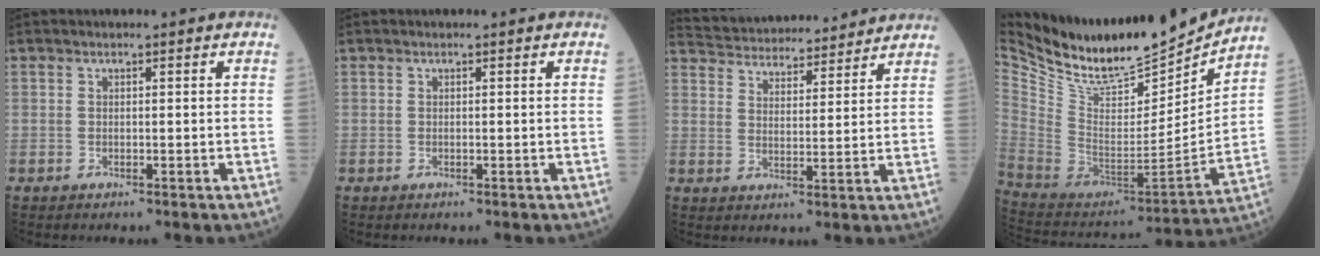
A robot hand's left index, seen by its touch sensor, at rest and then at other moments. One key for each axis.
{"total": 0.0}
{"total": 16.6, "fx": 15.8, "fy": 3.0, "fz": 4.1, "tx": -0.070, "ty": 0.032, "tz": 0.231}
{"total": 23.2, "fx": 20.4, "fy": 5.4, "fz": 9.7, "tx": -0.192, "ty": -0.034, "tz": 0.342}